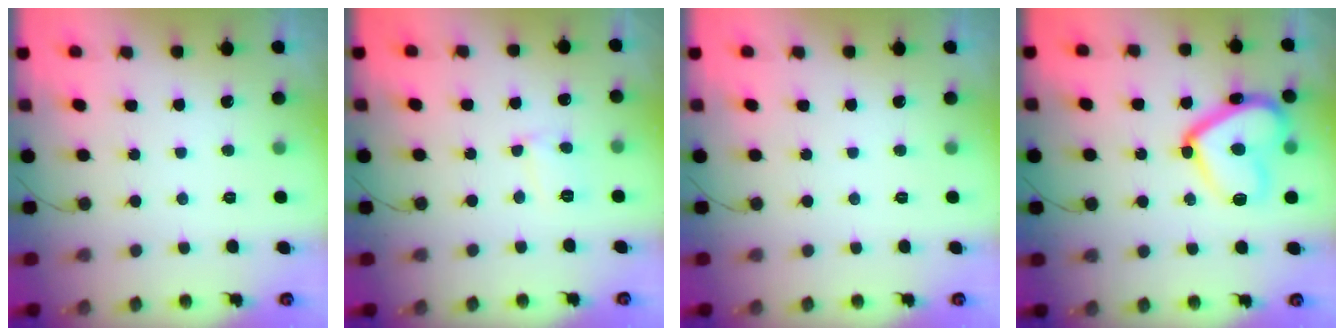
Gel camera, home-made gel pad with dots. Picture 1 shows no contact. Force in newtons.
{"total": 5.5, "press": 5.5, "slide": 0.4}
{"total": 0.0}
{"total": 17.5, "press": 17.4, "slide": 1.3}